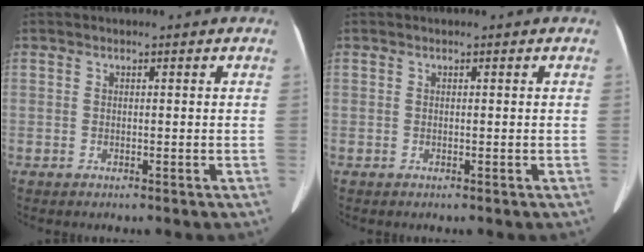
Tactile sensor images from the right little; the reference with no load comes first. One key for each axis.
{"total": 0.0}